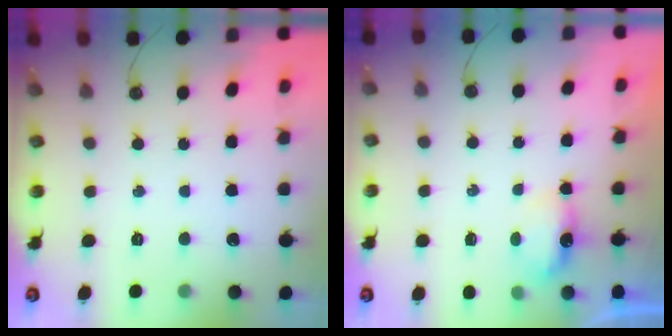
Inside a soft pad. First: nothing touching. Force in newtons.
{"total": 3.8, "press": 3.7, "slide": 0.6}